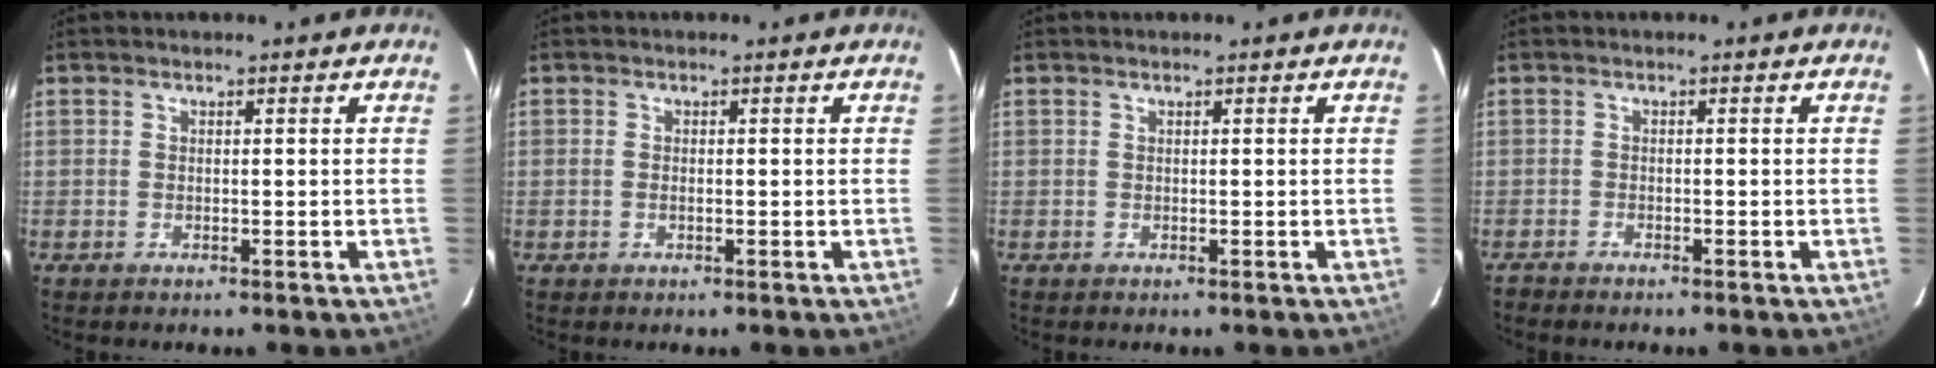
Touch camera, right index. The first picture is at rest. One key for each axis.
{"total": 0.9, "fx": -0.2, "fy": 0.6, "fz": 0.6, "tx": -0.012, "ty": 0.001, "tz": -0.004}
{"total": 0.0}
{"total": 1.1, "fx": -1.0, "fy": 0.1, "fz": 0.5, "tx": -0.023, "ty": -0.006, "tz": -0.016}